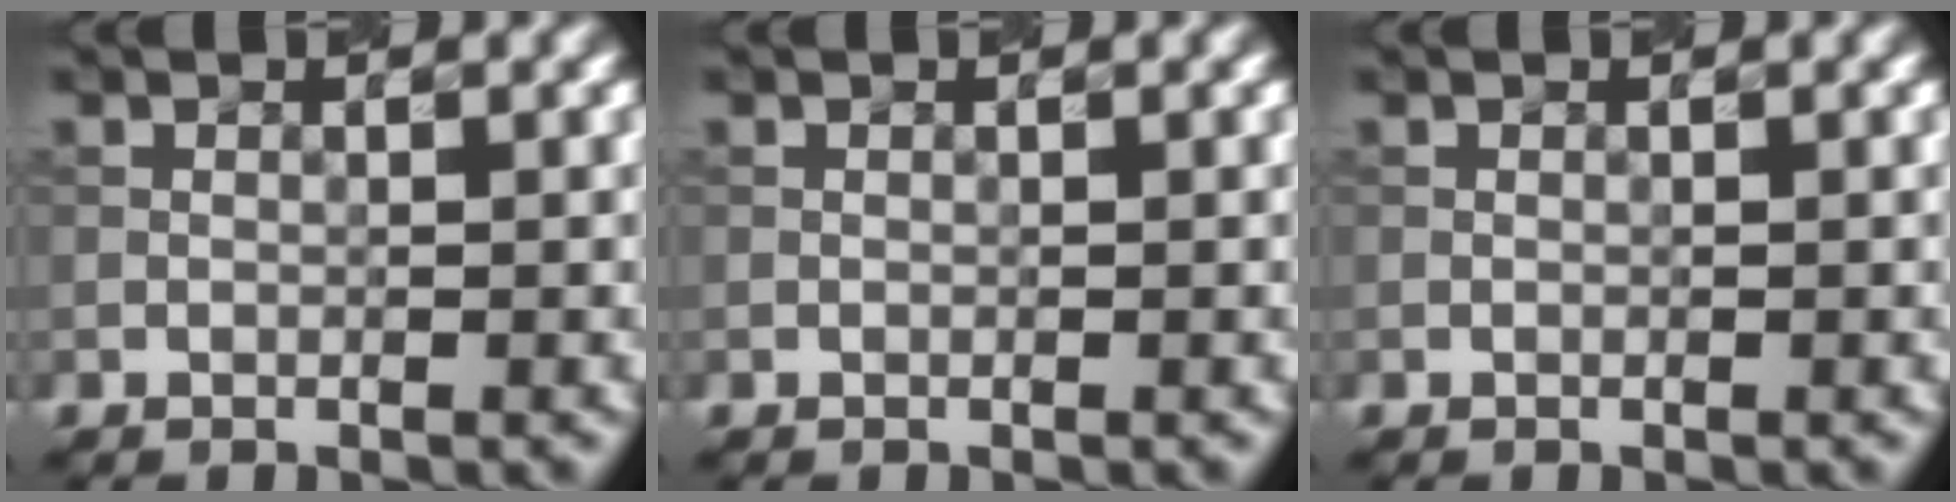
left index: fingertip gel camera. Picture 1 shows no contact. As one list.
[{"total": 0.0}, {"total": 0.0}]